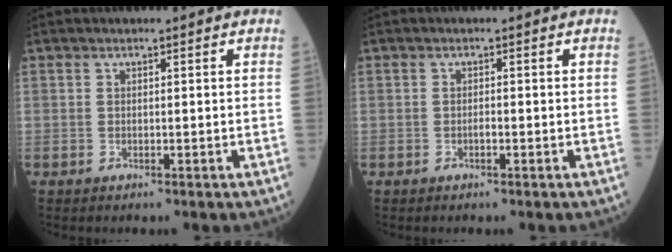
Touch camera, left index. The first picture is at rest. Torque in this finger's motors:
{"motor_torque": [0.20, 0.05, 0.00, 0.00]}